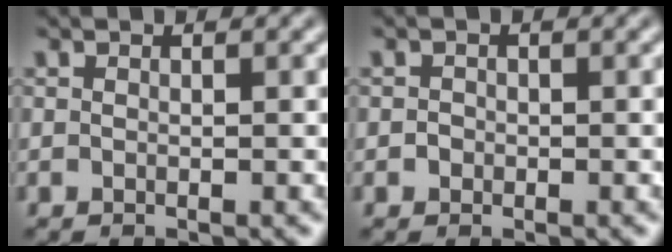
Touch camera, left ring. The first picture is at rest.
{"total": 0.7, "force": [-0.1, 0.7, 0.1], "torque": [0.002, -0.003, -0.004]}